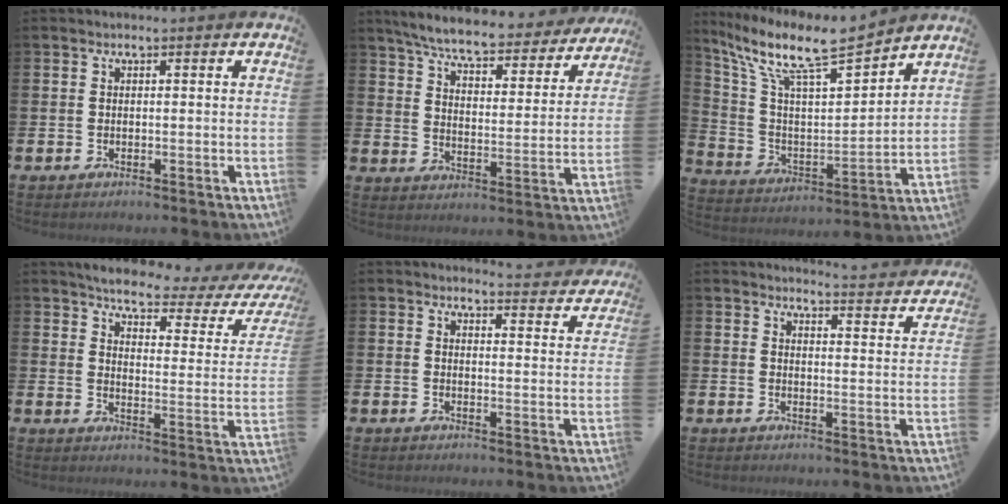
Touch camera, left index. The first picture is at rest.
{"total": 7.1, "force": [6.5, 0.9, 2.7], "torque": [-0.080, -0.043, 0.107]}
{"total": 11.0, "force": [9.3, 2.0, 5.5], "torque": [-0.145, -0.062, 0.154]}
{"total": 4.6, "force": [4.1, 0.7, 1.9], "torque": [-0.051, -0.034, 0.059]}
{"total": 3.8, "force": [3.8, 0.2, 0.2], "torque": [0.010, -0.033, 0.063]}
{"total": 4.2, "force": [4.2, -0.2, 0.4], "torque": [-0.006, -0.037, 0.068]}